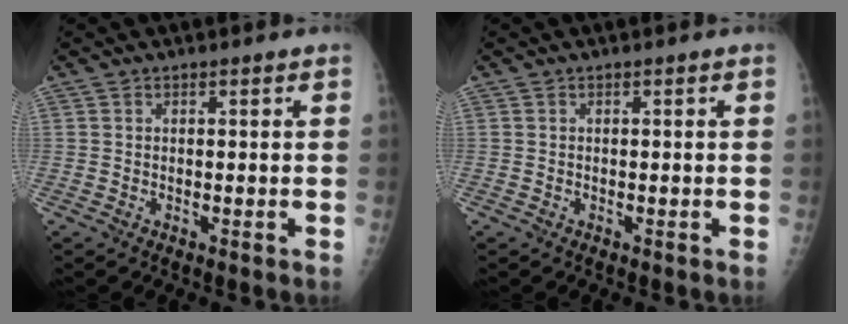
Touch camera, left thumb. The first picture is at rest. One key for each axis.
{"total": 0.0}